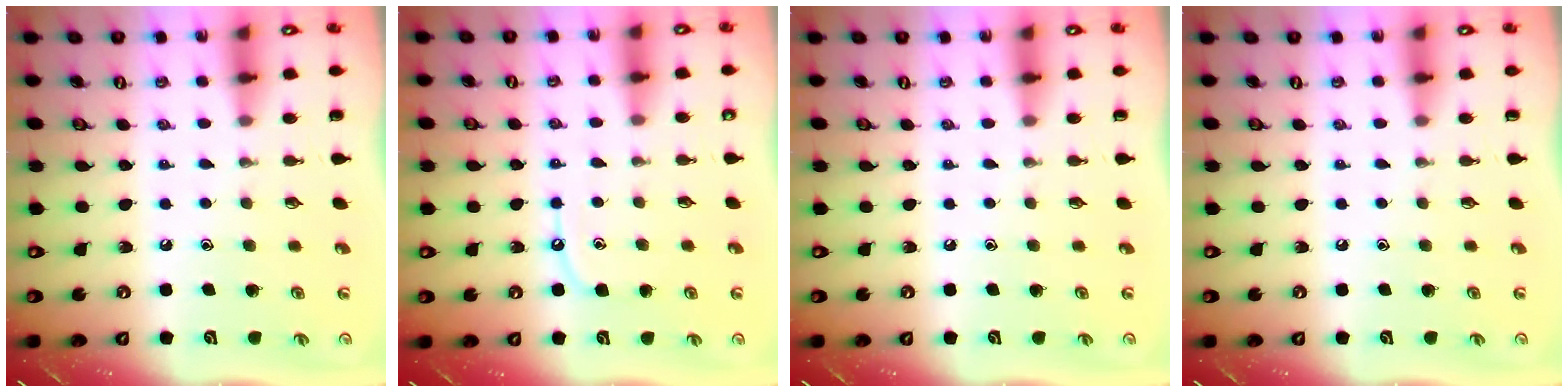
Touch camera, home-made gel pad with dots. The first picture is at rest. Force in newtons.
{"total": 6.0, "press": 5.9, "slide": 0.6}
{"total": 0.0}
{"total": 0.0}